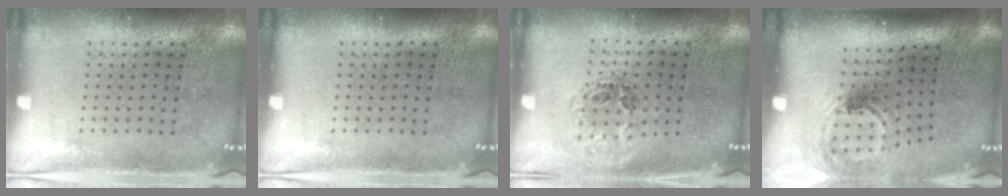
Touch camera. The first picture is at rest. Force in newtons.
{"total": 0.0}
{"total": 1.1, "press": 1.0, "slide": 0.4}
{"total": 1.3, "press": 1.0, "slide": 0.7}